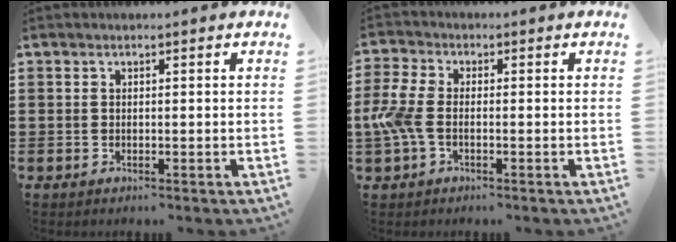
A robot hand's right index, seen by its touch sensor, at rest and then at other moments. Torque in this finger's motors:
{"motor_torque": [1.67, 0.46, 0.68, 0.16]}